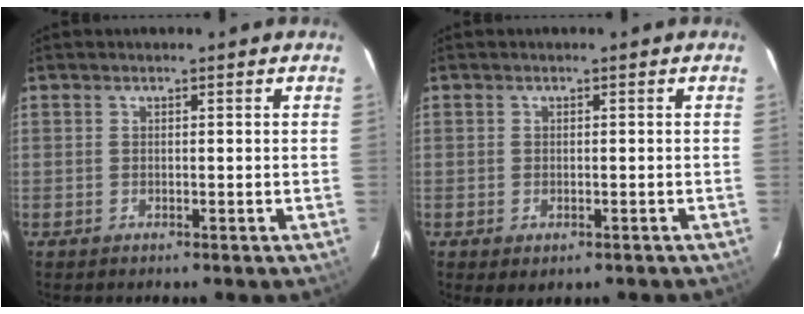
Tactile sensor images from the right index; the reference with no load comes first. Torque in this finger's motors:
{"motor_torque": [0.57, -0.63, 0.30, 0.04]}